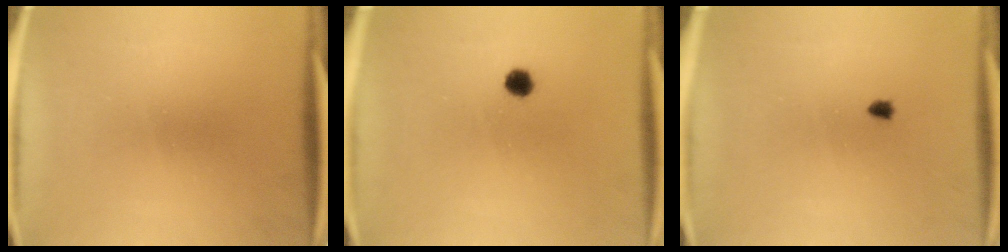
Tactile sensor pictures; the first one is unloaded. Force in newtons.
{"total": 1.8}
{"total": 0.6}